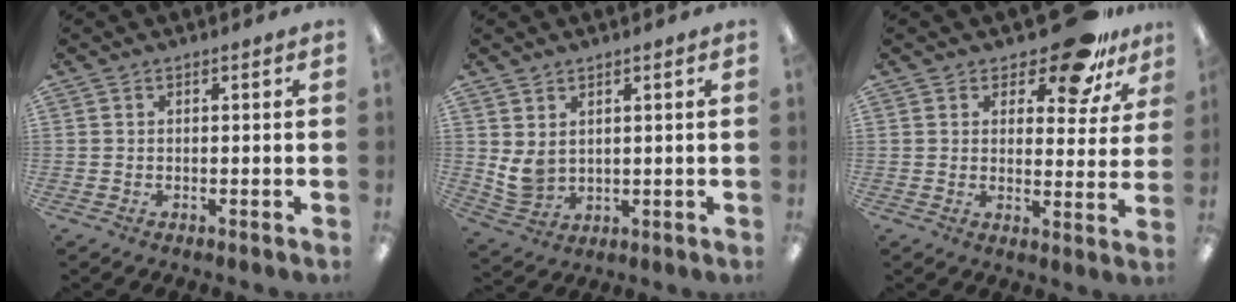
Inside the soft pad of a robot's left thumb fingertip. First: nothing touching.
{"total": 5.4, "force": [2.3, 3.8, 3.0], "torque": [-0.066, -0.013, 0.044]}
{"total": 12.3, "force": [9.0, 4.8, 6.9], "torque": [-0.095, -0.052, 0.156]}